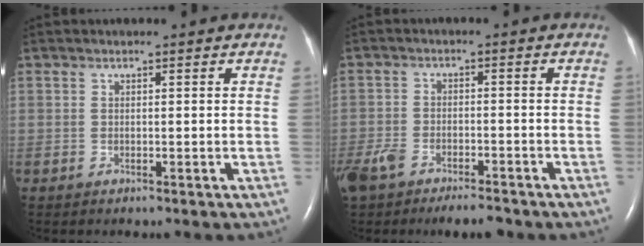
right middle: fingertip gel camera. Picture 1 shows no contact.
{"total": 8.3, "force": [-5.8, 3.6, 4.6], "torque": [-0.096, 0.000, -0.096]}